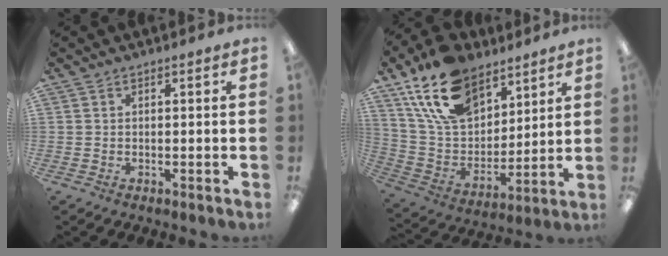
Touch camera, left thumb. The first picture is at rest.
{"total": 19.4, "force": [12.7, 11.3, 9.3], "torque": [-0.184, -0.056, 0.238]}